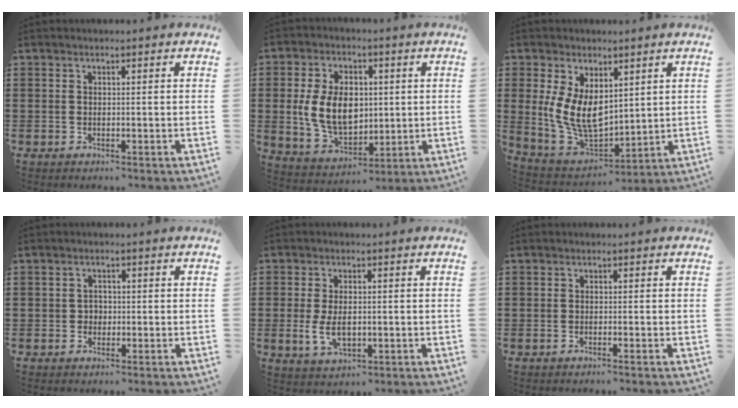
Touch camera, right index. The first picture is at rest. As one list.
[{"total": 9.9, "force": [0.7, 6.7, 7.2], "torque": [-0.163, 0.010, 0.010]}, {"total": 8.8, "force": [1.9, 5.4, 6.7], "torque": [-0.154, -0.002, 0.039]}, {"total": 1.4, "force": [-0.3, 1.3, 0.4], "torque": [-0.013, 0.003, -0.009]}, {"total": 4.6, "force": [-0.5, 2.4, 3.8], "torque": [-0.088, -0.004, -0.010]}, {"total": 0.7, "force": [-0.5, -0.1, 0.5], "torque": [-0.010, -0.002, -0.011]}]